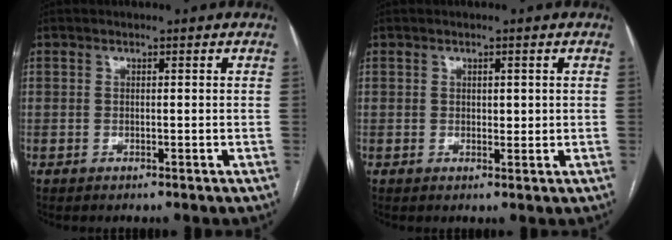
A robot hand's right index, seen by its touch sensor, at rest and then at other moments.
{"total": 1.5, "force": [0.4, 0.9, 1.1], "torque": [-0.013, -0.002, 0.007]}